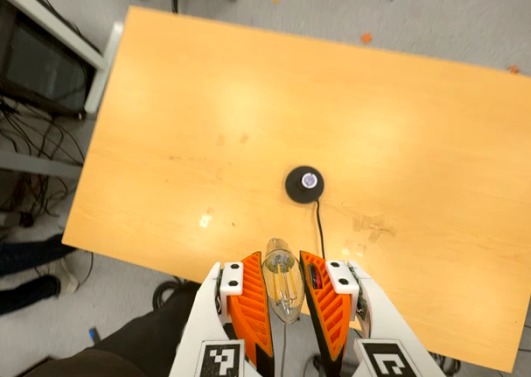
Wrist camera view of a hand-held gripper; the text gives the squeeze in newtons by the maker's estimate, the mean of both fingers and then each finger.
{"total": 8.6, "left": 7.9, "right": 9.4}